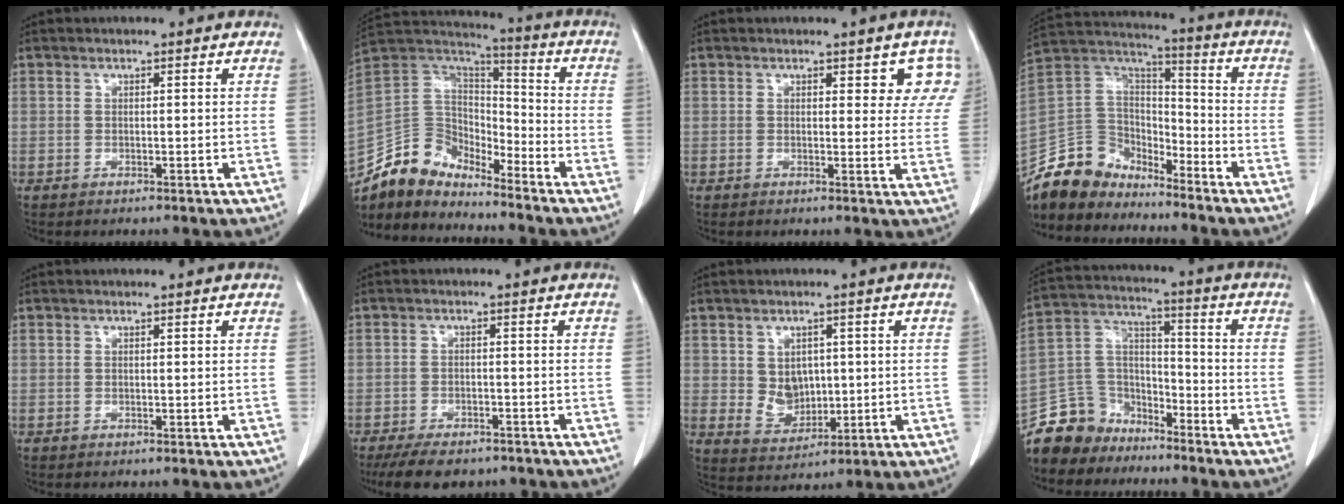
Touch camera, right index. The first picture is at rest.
{"total": 11.7, "force": [-10.7, 4.5, 1.4], "torque": [-0.027, 0.059, -0.212]}
{"total": 5.2, "force": [2.8, 2.7, 3.4], "torque": [-0.014, 0.000, 0.022]}
{"total": 13.2, "force": [-11.5, 5.9, 2.4], "torque": [-0.051, 0.050, -0.224]}
{"total": 0.0}
{"total": 8.8, "force": [-7.1, 3.6, 3.7], "torque": [-0.050, -0.005, -0.106]}
{"total": 5.3, "force": [0.7, 4.3, 3.1], "torque": [-0.054, 0.002, 0.030]}
{"total": 11.1, "force": [-9.2, 6.2, 0.5], "torque": [-0.016, 0.054, -0.174]}